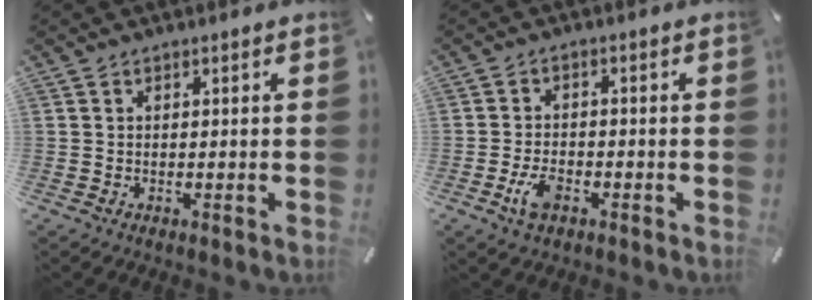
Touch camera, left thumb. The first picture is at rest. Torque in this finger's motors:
{"motor_torque": [-0.03, 0.15, 0.07, -0.03, 0.06]}